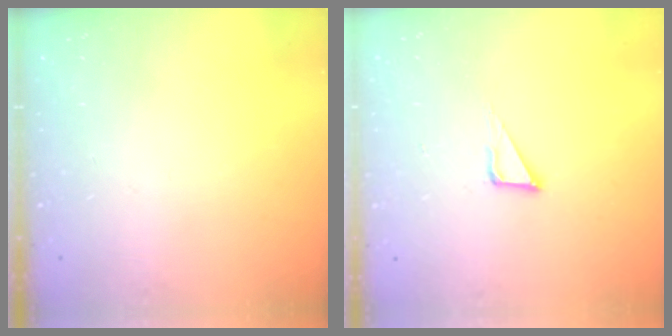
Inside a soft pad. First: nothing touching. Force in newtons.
{"total": 4.8, "press": 4.8, "slide": 0.4}